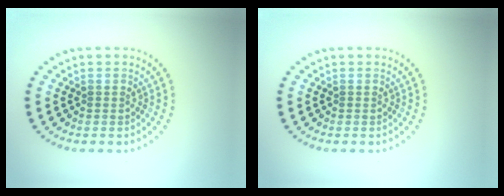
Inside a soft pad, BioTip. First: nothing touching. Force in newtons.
{"total": 0.0}